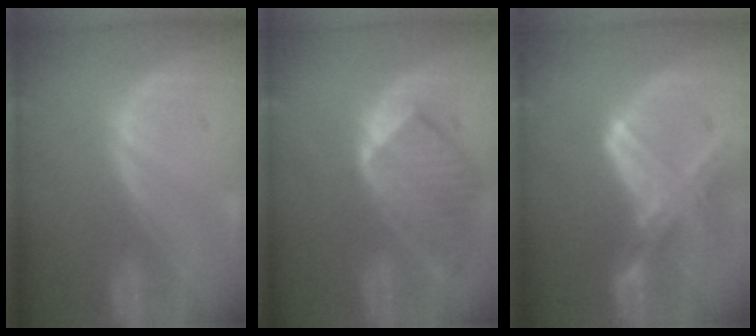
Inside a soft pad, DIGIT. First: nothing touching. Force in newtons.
{"total": 8.3, "press": 7.6, "slide": 3.4}
{"total": 8.1, "press": 7.1, "slide": 3.9}